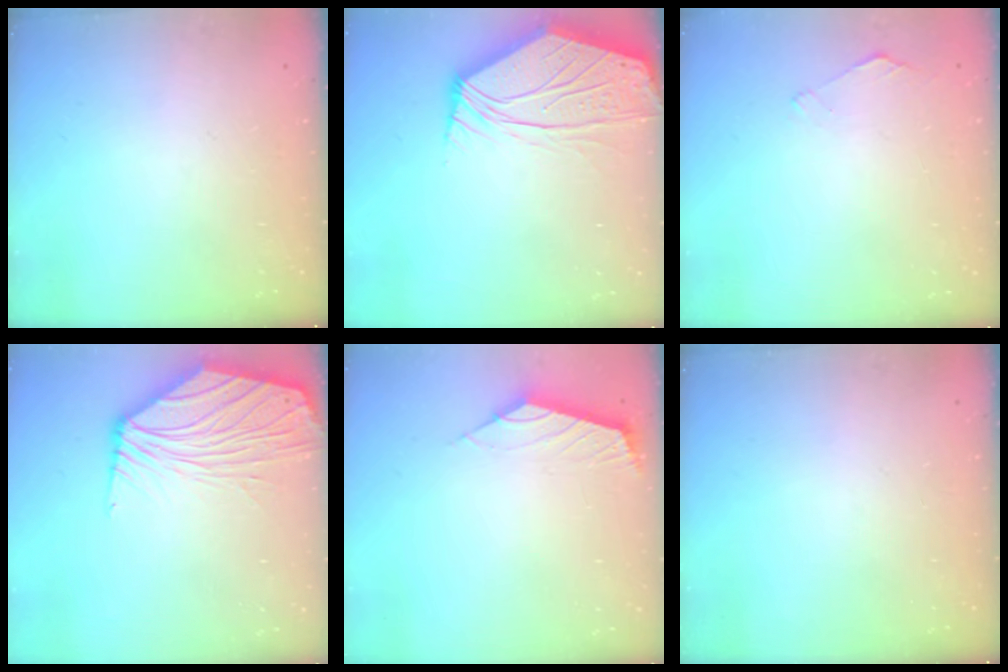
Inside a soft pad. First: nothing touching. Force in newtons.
{"total": 9.6, "press": 9.4, "slide": 1.6}
{"total": 1.3, "press": 1.2, "slide": 0.3}
{"total": 9.1, "press": 8.9, "slide": 1.6}
{"total": 2.4, "press": 2.3, "slide": 0.5}
{"total": 0.0}